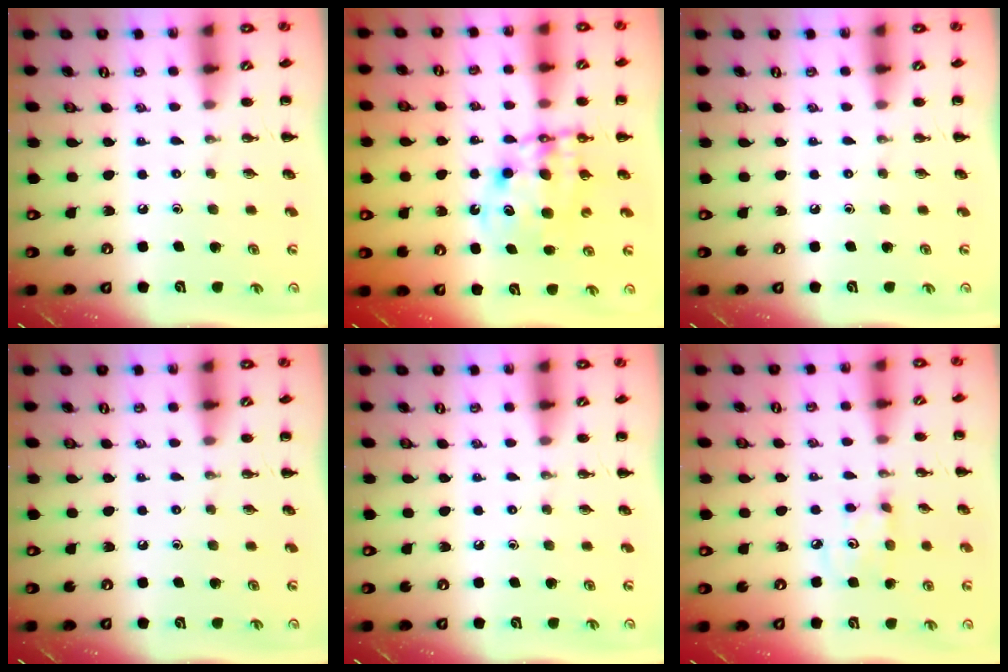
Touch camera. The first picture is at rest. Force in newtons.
{"total": 9.5, "press": 9.2, "slide": 2.6}
{"total": 0.0}
{"total": 0.0}
{"total": 0.0}
{"total": 4.2, "press": 4.1, "slide": 1.0}